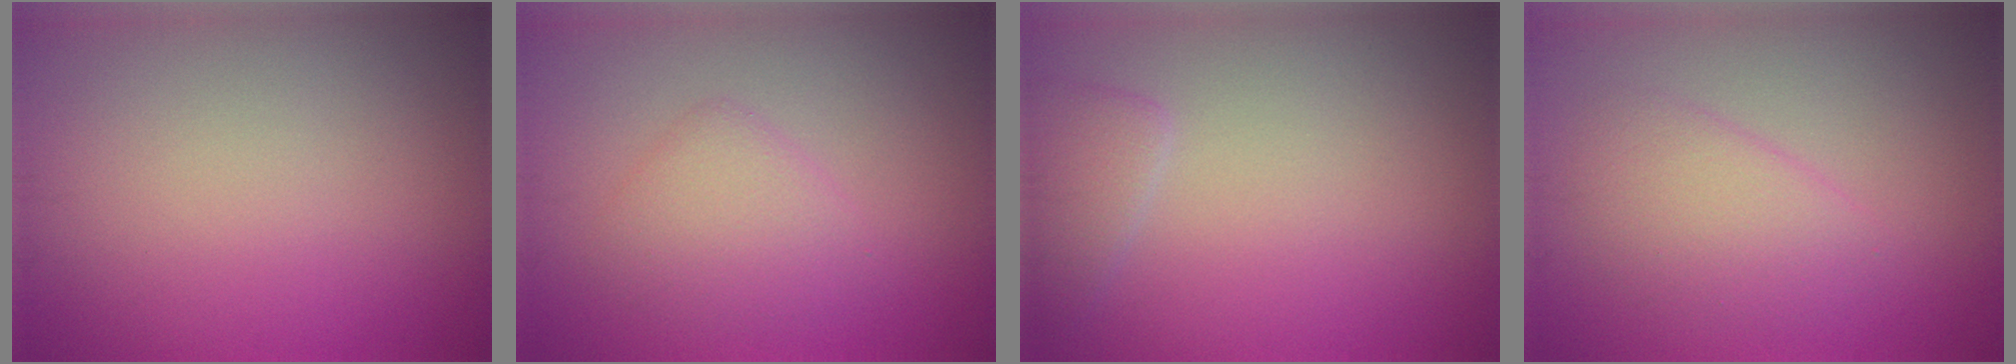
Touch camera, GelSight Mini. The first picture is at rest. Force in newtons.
{"total": 2.7, "press": 2.7, "slide": 0.0}
{"total": 1.9, "press": 1.9, "slide": 0.2}
{"total": 2.9, "press": 2.9, "slide": 0.2}